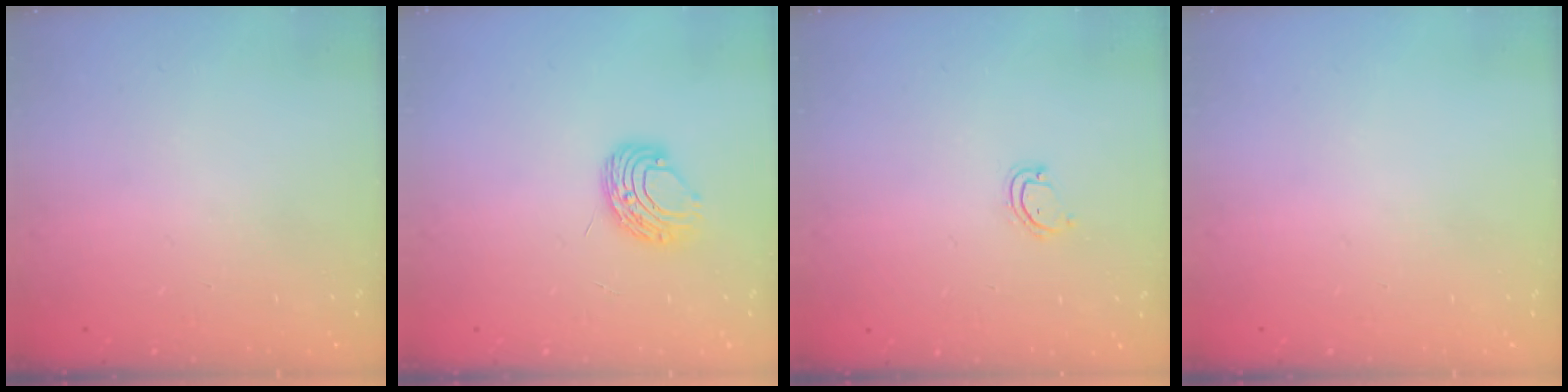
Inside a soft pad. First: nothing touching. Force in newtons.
{"total": 8.1, "press": 8.1, "slide": 0.5}
{"total": 3.3, "press": 3.3, "slide": 0.2}
{"total": 0.0}